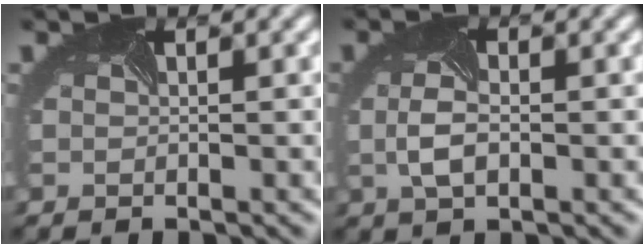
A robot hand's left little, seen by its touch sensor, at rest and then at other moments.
{"total": 2.5, "force": [-0.3, 1.2, 2.2], "torque": [-0.058, -0.004, -0.005]}